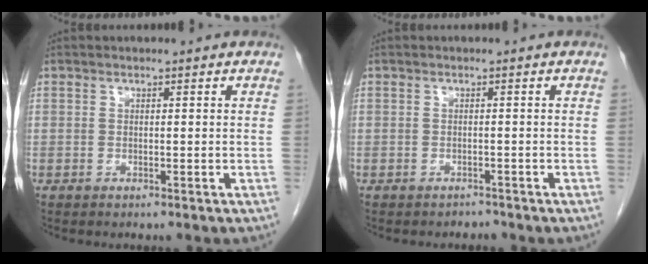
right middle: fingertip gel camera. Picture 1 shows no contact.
{"total": 1.0, "force": [-0.9, 0.3, -0.4], "torque": [0.003, -0.003, -0.015]}